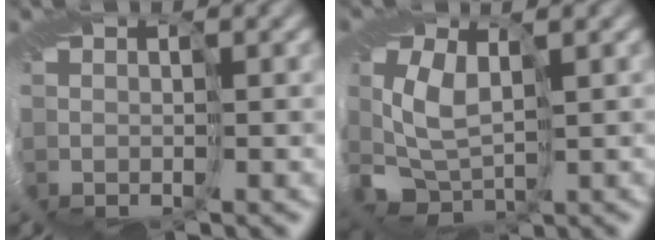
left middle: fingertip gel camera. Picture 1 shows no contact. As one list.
[{"total": 3.3, "force": [0.1, 1.8, 2.7], "torque": [-0.072, -0.004, -0.003]}]